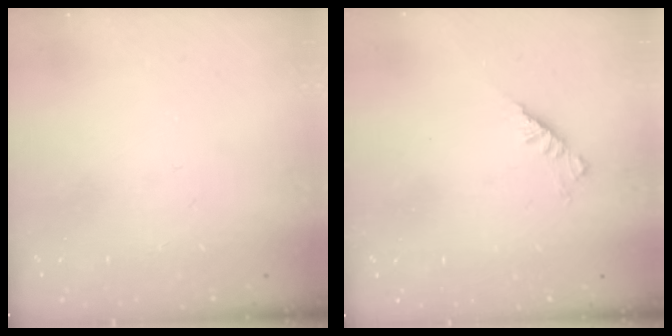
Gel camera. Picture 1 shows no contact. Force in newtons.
{"total": 2.9, "press": 2.8, "slide": 0.7}